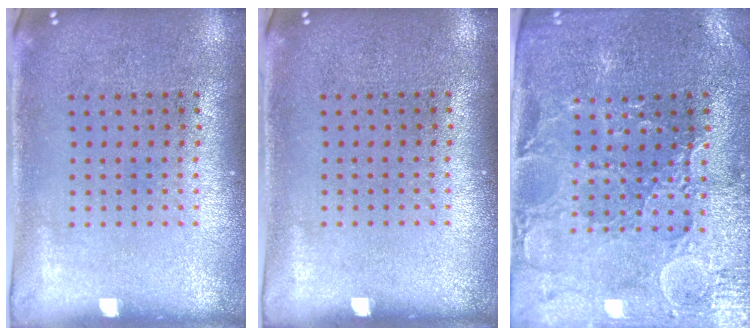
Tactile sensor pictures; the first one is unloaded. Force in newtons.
{"total": 0.0}
{"total": 1.9, "press": 1.8, "slide": 0.5}